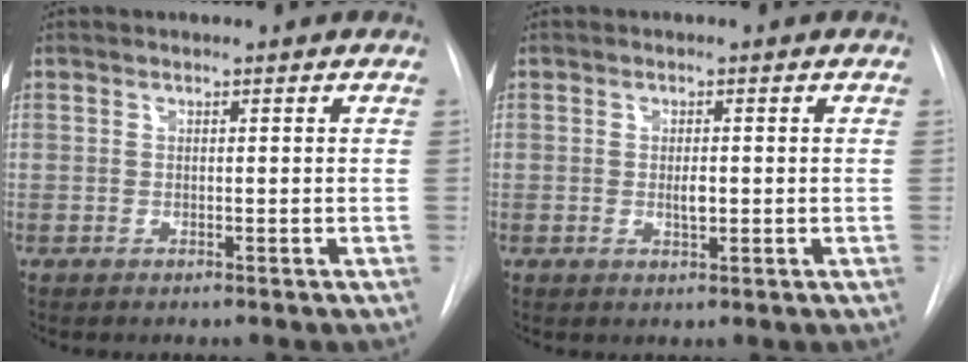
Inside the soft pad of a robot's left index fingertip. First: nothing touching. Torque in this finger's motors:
{"motor_torque": [0.27, 0.00, 0.03, 0.02]}